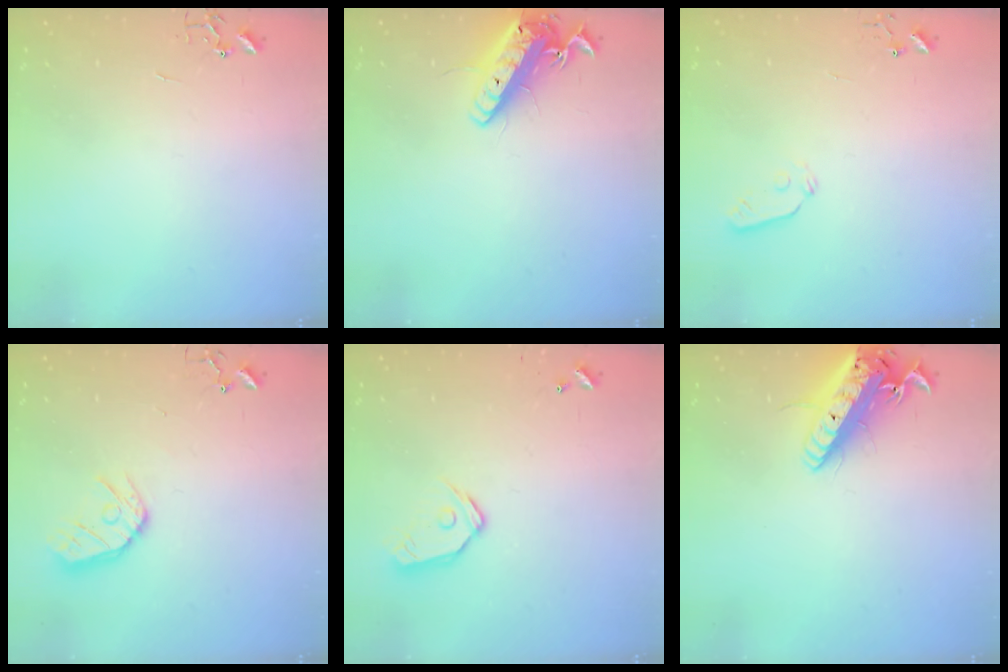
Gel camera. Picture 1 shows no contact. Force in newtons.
{"total": 14.0, "press": 13.8, "slide": 2.7}
{"total": 4.2, "press": 4.2, "slide": 0.5}
{"total": 10.8, "press": 10.8, "slide": 0.9}
{"total": 9.8, "press": 9.8, "slide": 0.9}
{"total": 19.0, "press": 18.6, "slide": 3.8}